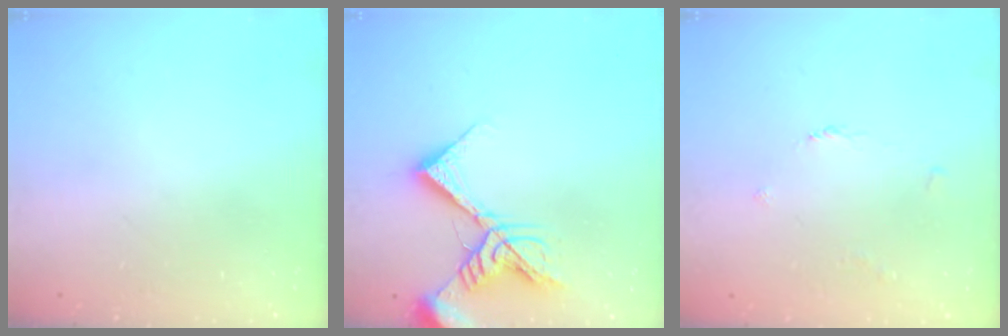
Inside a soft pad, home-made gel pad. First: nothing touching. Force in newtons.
{"total": 13.4, "press": 13.3, "slide": 1.8}
{"total": 2.5, "press": 2.5, "slide": 0.4}